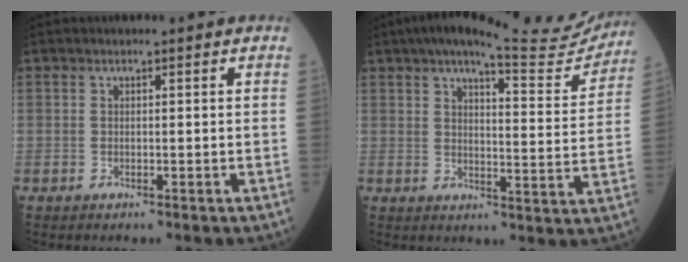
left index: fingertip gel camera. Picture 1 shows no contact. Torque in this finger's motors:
{"motor_torque": [1.05, -1.09, 0.38, 0.10]}